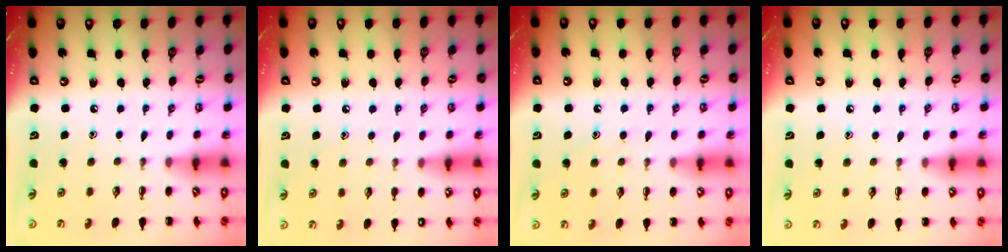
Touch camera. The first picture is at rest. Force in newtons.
{"total": 6.2, "press": 6.0, "slide": 1.6}
{"total": 9.1, "press": 9.0, "slide": 1.4}
{"total": 5.3, "press": 5.0, "slide": 1.7}